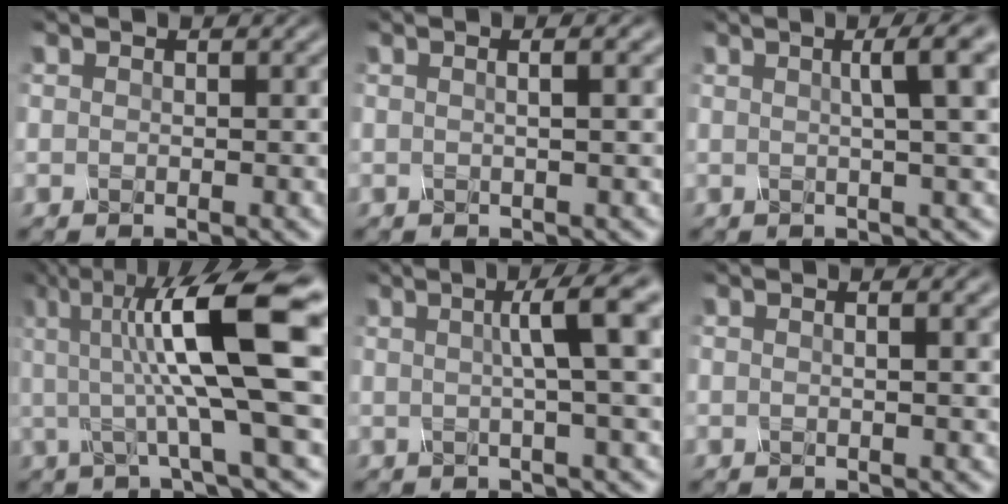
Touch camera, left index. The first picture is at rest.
{"total": 4.7, "force": [1.5, 2.2, 3.8], "torque": [-0.026, 0.029, -0.017]}
{"total": 6.2, "force": [1.9, 1.7, 5.6], "torque": [-0.047, 0.023, 0.013]}
{"total": 11.7, "force": [1.5, 2.6, 11.3], "torque": [-0.179, 0.007, 0.021]}
{"total": 6.6, "force": [1.4, 1.3, 6.3], "torque": [-0.070, 0.019, 0.012]}
{"total": 3.4, "force": [1.4, 1.5, 2.7], "torque": [-0.016, 0.013, -0.010]}